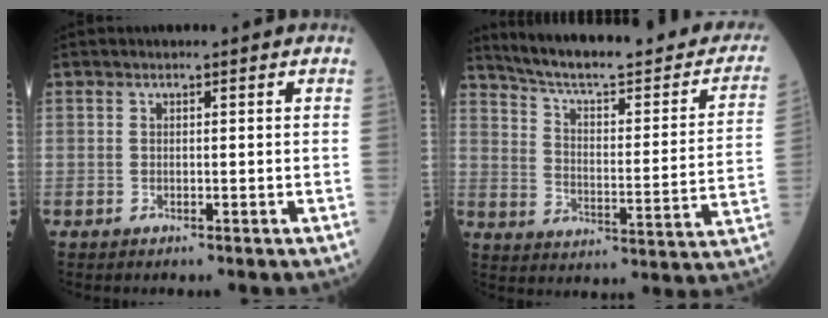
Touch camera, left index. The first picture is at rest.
{"total": 24.0, "force": [20.6, 3.8, 11.7], "torque": [-0.168, -0.035, 0.272]}